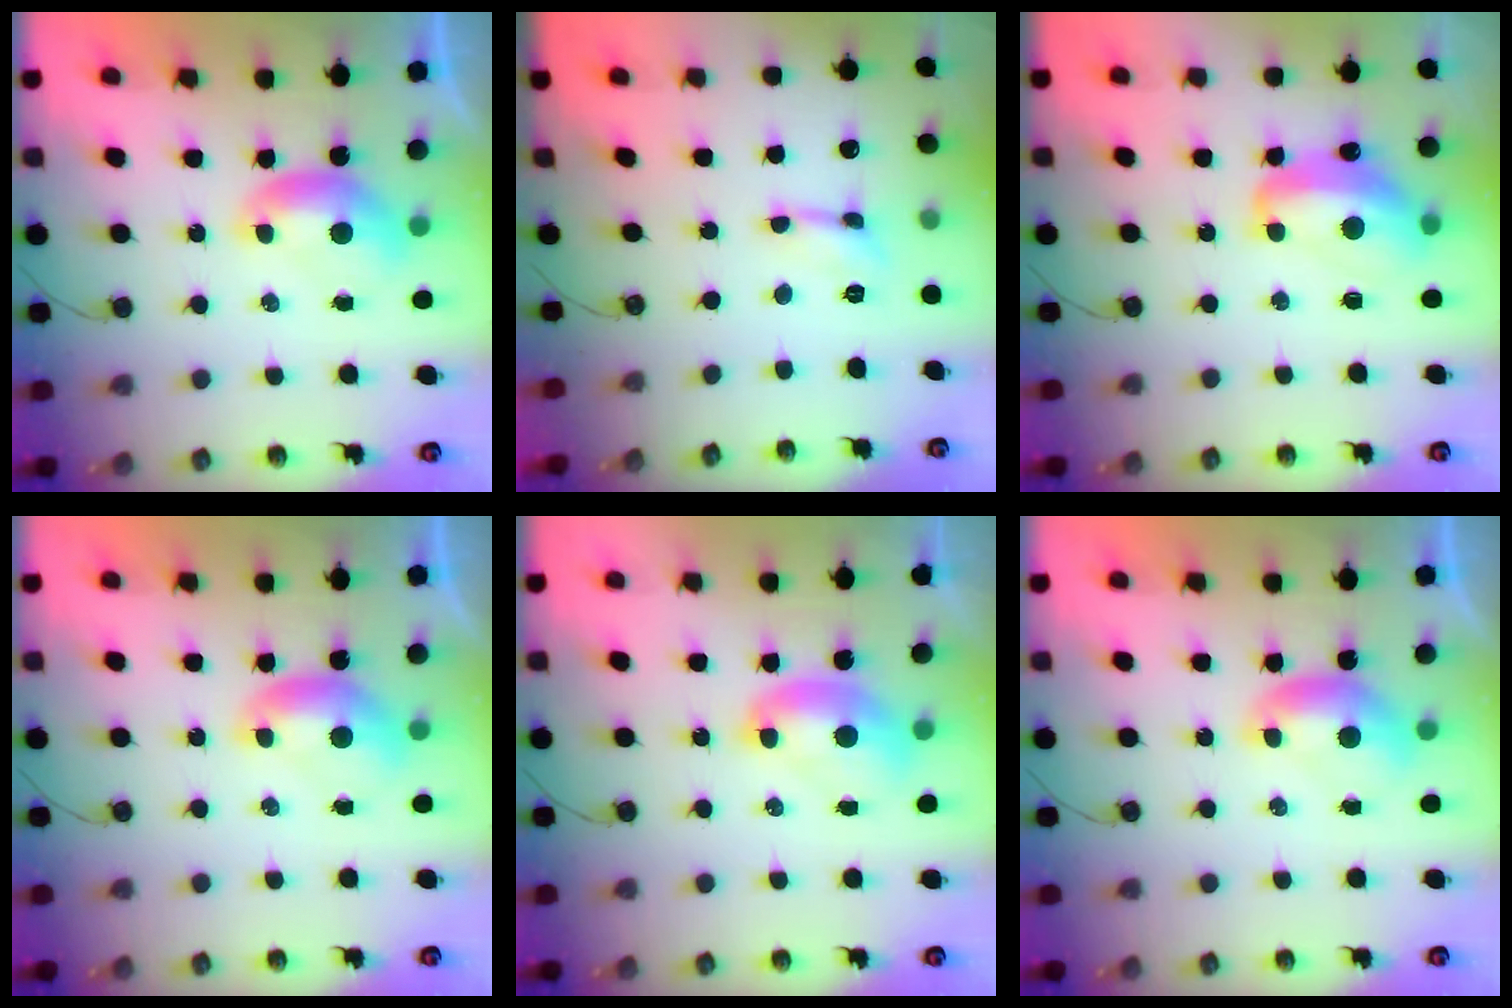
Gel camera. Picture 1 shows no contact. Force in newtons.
{"total": 0.5, "press": 0.5, "slide": 0.2}
{"total": 8.7, "press": 8.6, "slide": 1.3}
{"total": 0.0}
{"total": 2.2, "press": 2.2, "slide": 0.1}
{"total": 0.0}